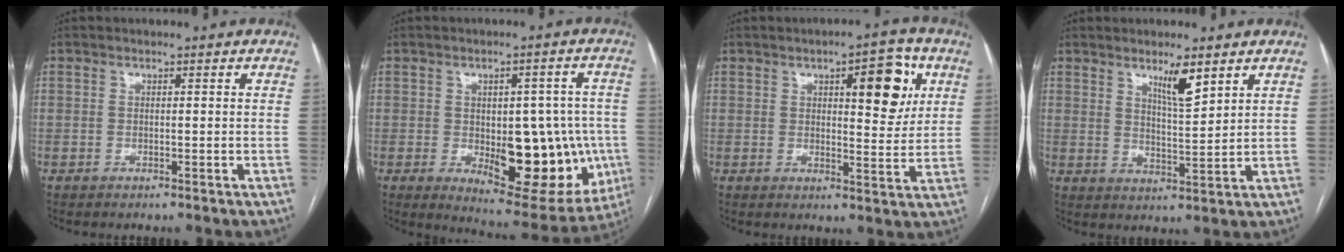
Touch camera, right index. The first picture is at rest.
{"total": 17.0, "force": [-2.9, 7.6, 14.9], "torque": [-0.175, 0.007, -0.016]}
{"total": 9.3, "force": [3.5, 3.0, 8.1], "torque": [-0.104, 0.007, 0.047]}
{"total": 5.4, "force": [3.5, 0.7, 4.1], "torque": [-0.072, -0.007, 0.063]}